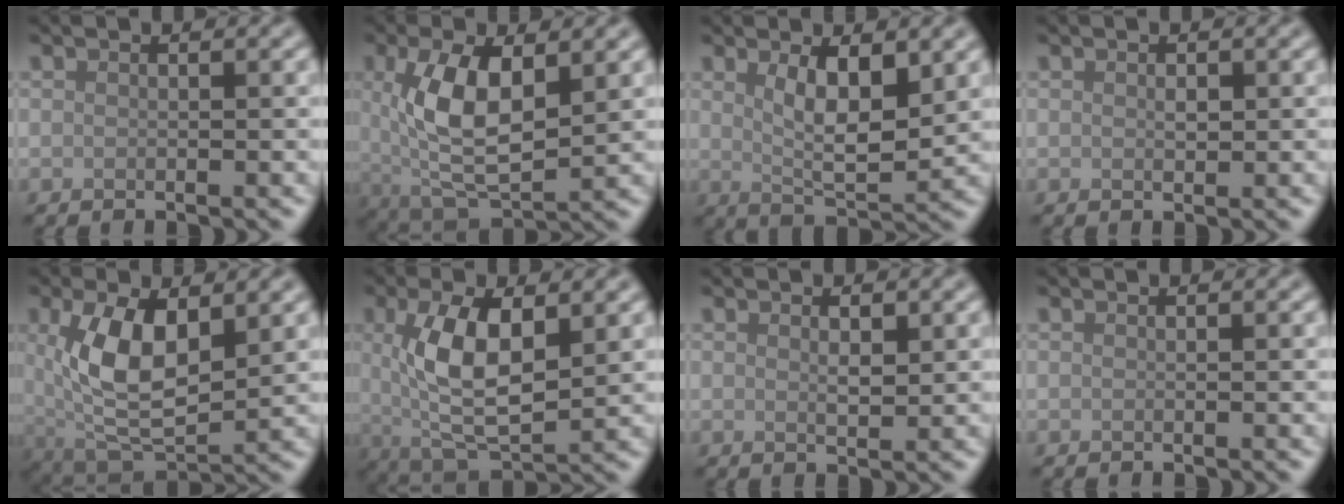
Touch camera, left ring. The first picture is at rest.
{"total": 7.7, "force": [1.2, 3.5, 6.8], "torque": [-0.139, -0.004, 0.024]}
{"total": 5.1, "force": [1.6, 1.9, 4.4], "torque": [-0.079, -0.007, 0.033]}
{"total": 0.8, "force": [0.1, 0.5, 0.6], "torque": [-0.010, -0.001, 0.002]}
{"total": 8.1, "force": [1.4, 3.9, 7.0], "torque": [-0.141, -0.003, 0.028]}
{"total": 7.5, "force": [1.1, 3.3, 6.7], "torque": [-0.136, -0.005, 0.023]}
{"total": 1.6, "force": [0.5, 0.6, 1.3], "torque": [-0.023, -0.005, 0.012]}
{"total": 0.0}